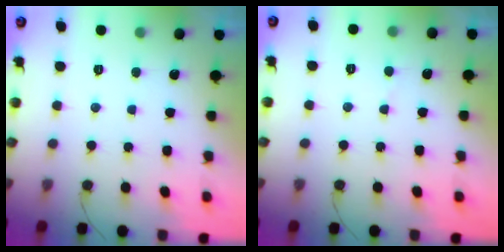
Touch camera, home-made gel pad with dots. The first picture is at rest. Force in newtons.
{"total": 2.9, "press": 2.9, "slide": 0.5}